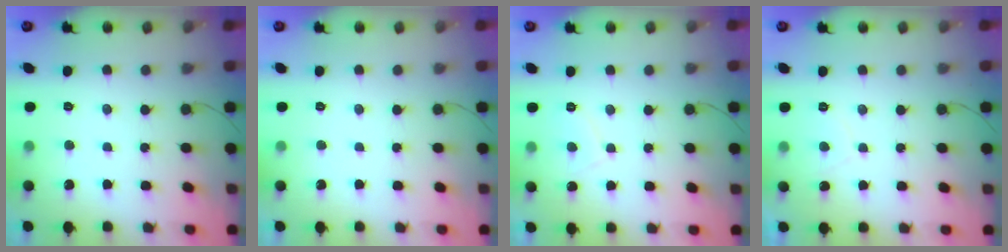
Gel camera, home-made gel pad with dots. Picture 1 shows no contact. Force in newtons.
{"total": 0.0}
{"total": 2.7, "press": 2.6, "slide": 0.8}
{"total": 1.3, "press": 1.2, "slide": 0.6}